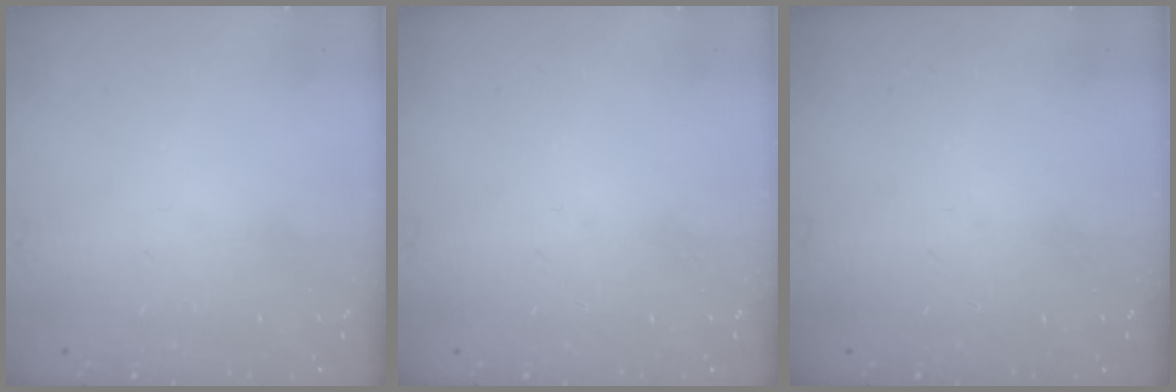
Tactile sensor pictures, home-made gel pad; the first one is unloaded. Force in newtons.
{"total": 0.0}
{"total": 0.0}